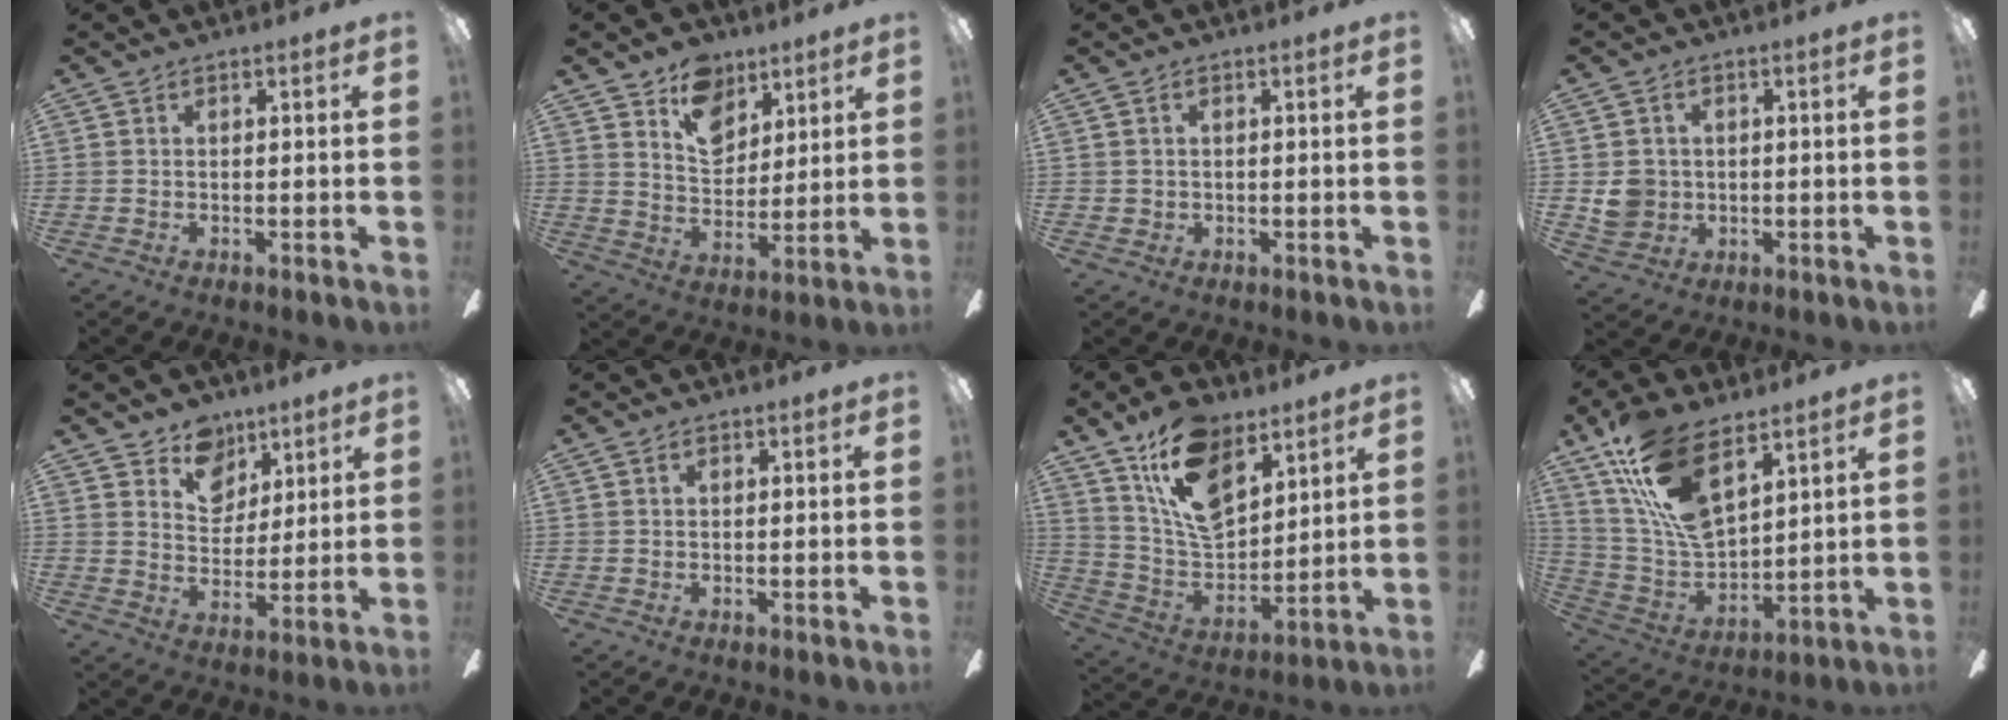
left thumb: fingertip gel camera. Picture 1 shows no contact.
{"total": 11.3, "force": [7.6, 7.4, 4.1], "torque": [-0.054, -0.036, 0.140]}
{"total": 1.0, "force": [0.3, 1.0, 0.3], "torque": [-0.006, 0.006, 0.003]}
{"total": 5.0, "force": [0.3, 4.8, 1.5], "torque": [-0.018, 0.007, 0.008]}
{"total": 9.0, "force": [6.4, 6.2, 1.3], "torque": [-0.022, -0.042, 0.121]}
{"total": 0.7, "force": [0.2, 0.5, 0.4], "torque": [-0.008, 0.005, 0.004]}
{"total": 16.9, "force": [11.1, 9.0, 9.0], "torque": [-0.171, -0.049, 0.208]}
{"total": 18.1, "force": [10.7, 8.3, 12.0], "torque": [-0.262, -0.058, 0.192]}